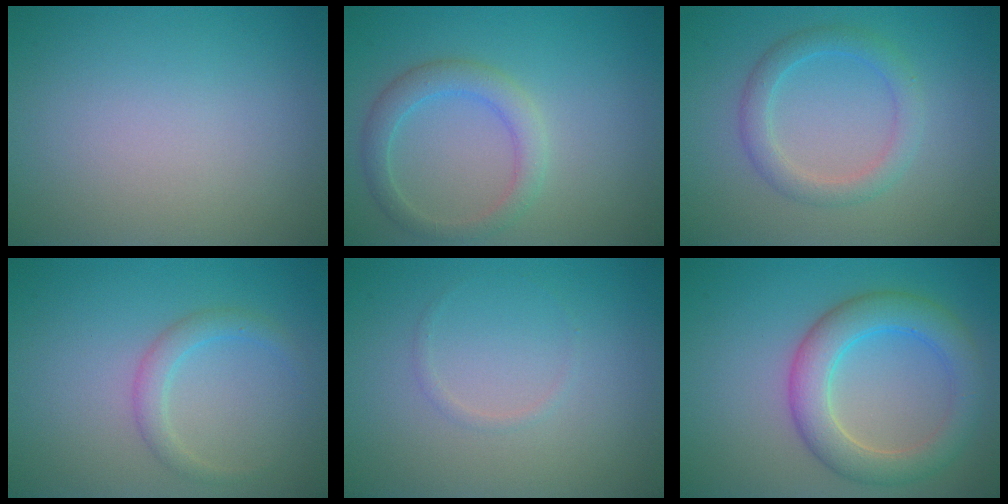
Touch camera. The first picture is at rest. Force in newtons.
{"total": 2.8, "press": 2.8, "slide": 0.1}
{"total": 2.7, "press": 2.7, "slide": 0.1}
{"total": 1.9, "press": 1.9, "slide": 0.2}
{"total": 0.6, "press": 0.6, "slide": 0.0}
{"total": 5.4, "press": 5.4, "slide": 0.2}